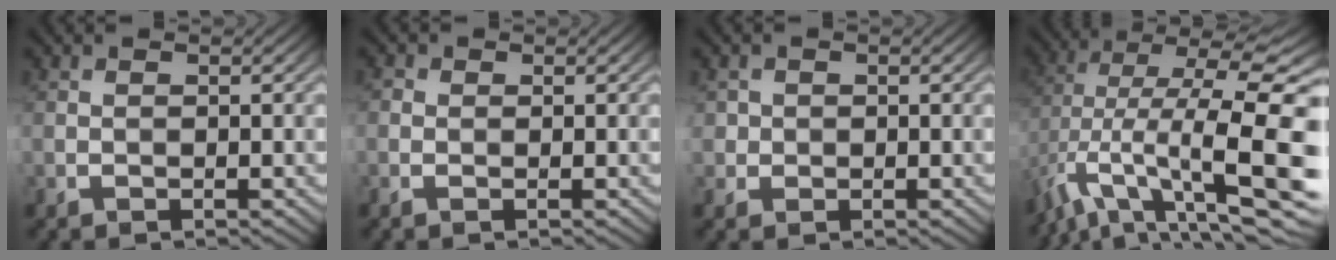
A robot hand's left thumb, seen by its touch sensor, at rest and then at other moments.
{"total": 0.6, "force": [0.1, 0.5, 0.4], "torque": [-0.009, 0.002, -0.003]}
{"total": 1.5, "force": [0.4, 1.3, -0.5], "torque": [0.013, -0.004, 0.005]}
{"total": 13.7, "force": [-3.4, 5.0, 12.3], "torque": [-0.234, -0.001, -0.053]}